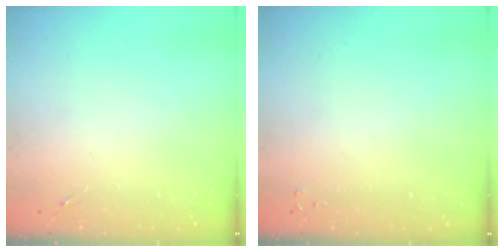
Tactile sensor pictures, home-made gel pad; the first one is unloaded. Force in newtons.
{"total": 2.0, "press": 2.0, "slide": 0.3}